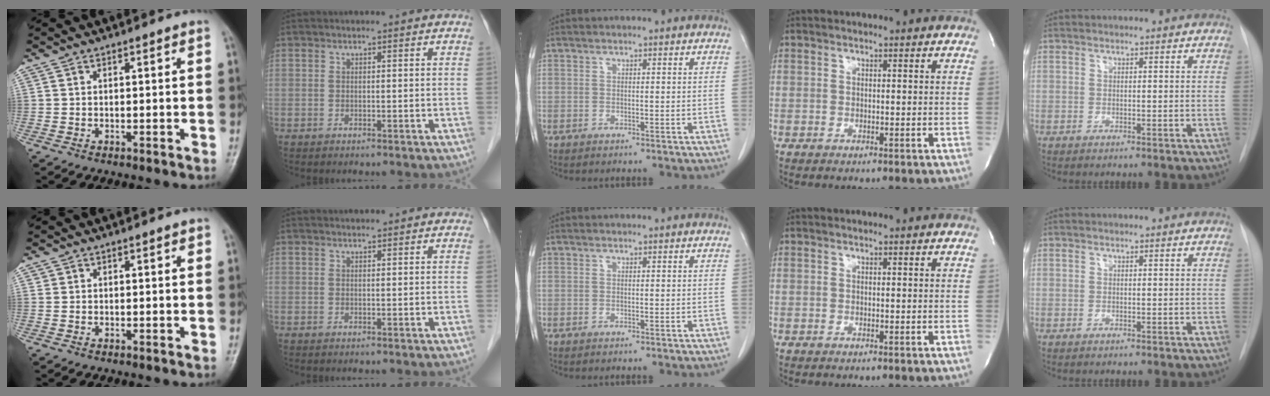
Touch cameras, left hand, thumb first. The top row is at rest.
{"thumb": {"total": 1.0, "force": [0.6, 0.6, 0.5], "torque": [0.002, -0.003, 0.006]}, "index": {"total": 1.5, "force": [1.4, 0.2, 0.4], "torque": [-0.008, 0.011, 0.023]}}